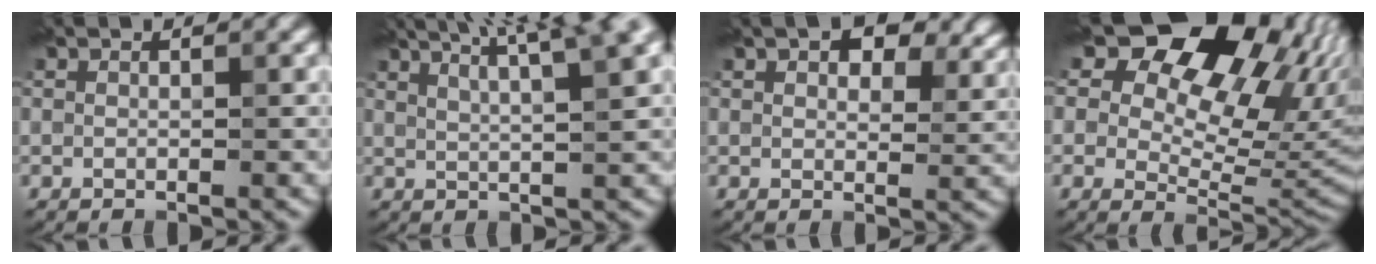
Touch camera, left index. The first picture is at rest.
{"total": 8.1, "force": [4.9, 2.0, 6.2], "torque": [-0.072, 0.045, 0.049]}
{"total": 9.0, "force": [5.8, 4.1, 5.6], "torque": [-0.068, 0.022, 0.073]}
{"total": 16.6, "force": [8.2, 10.0, 10.4], "torque": [-0.140, 0.052, 0.139]}